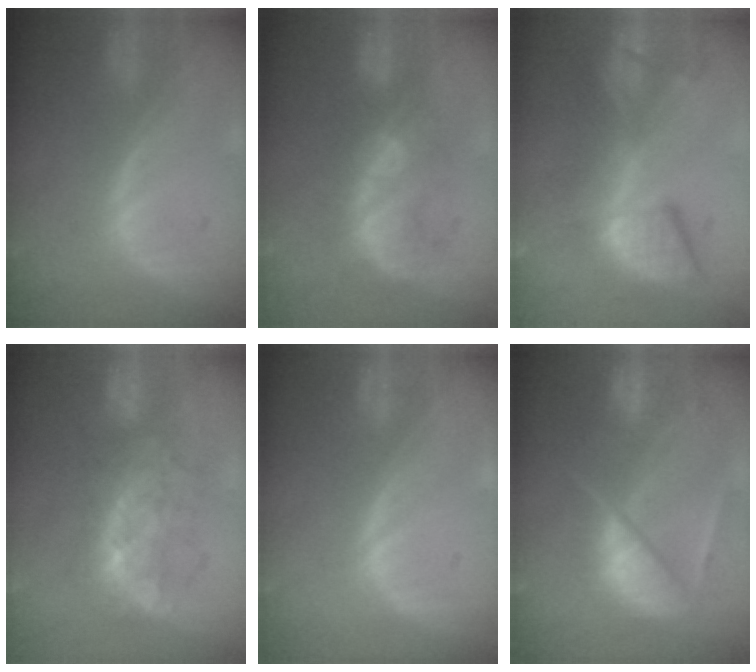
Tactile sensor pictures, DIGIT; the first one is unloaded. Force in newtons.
{"total": 8.8, "press": 7.6, "slide": 4.4}
{"total": 10.4, "press": 9.8, "slide": 3.4}
{"total": 8.1, "press": 7.5, "slide": 3.2}
{"total": 0.0}
{"total": 10.1, "press": 8.6, "slide": 5.3}